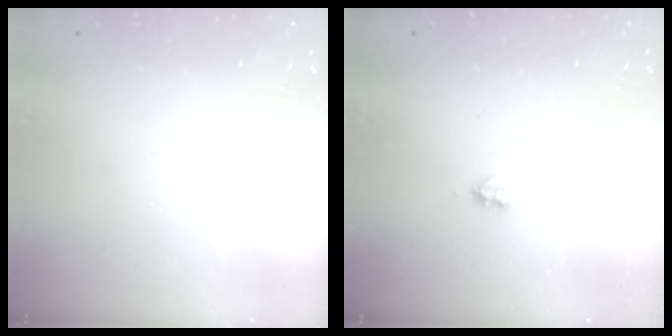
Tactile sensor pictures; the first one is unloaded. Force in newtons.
{"total": 1.7, "press": 1.7, "slide": 0.3}